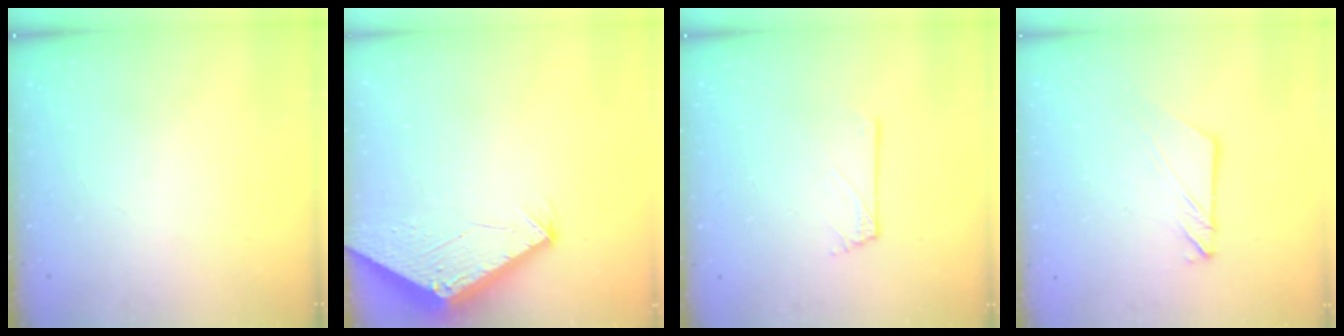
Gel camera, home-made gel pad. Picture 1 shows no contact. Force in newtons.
{"total": 2.8, "press": 2.8, "slide": 0.1}
{"total": 0.6, "press": 0.6, "slide": 0.1}
{"total": 7.9, "press": 7.8, "slide": 0.4}